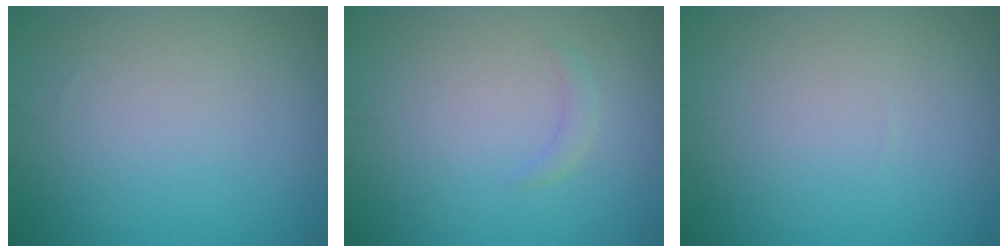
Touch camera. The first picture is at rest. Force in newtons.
{"total": 0.8, "press": 0.8, "slide": 0.1}
{"total": 0.0}